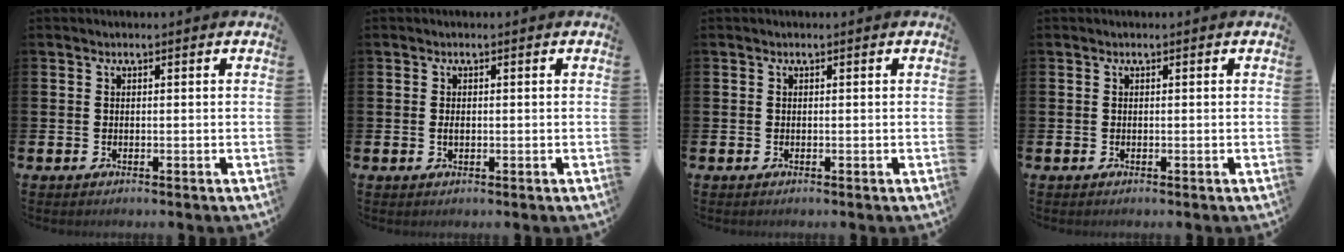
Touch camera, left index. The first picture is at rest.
{"total": 0.9, "force": [-0.1, 0.5, 0.8], "torque": [-0.010, 0.002, -0.004]}
{"total": 0.0}
{"total": 0.0}